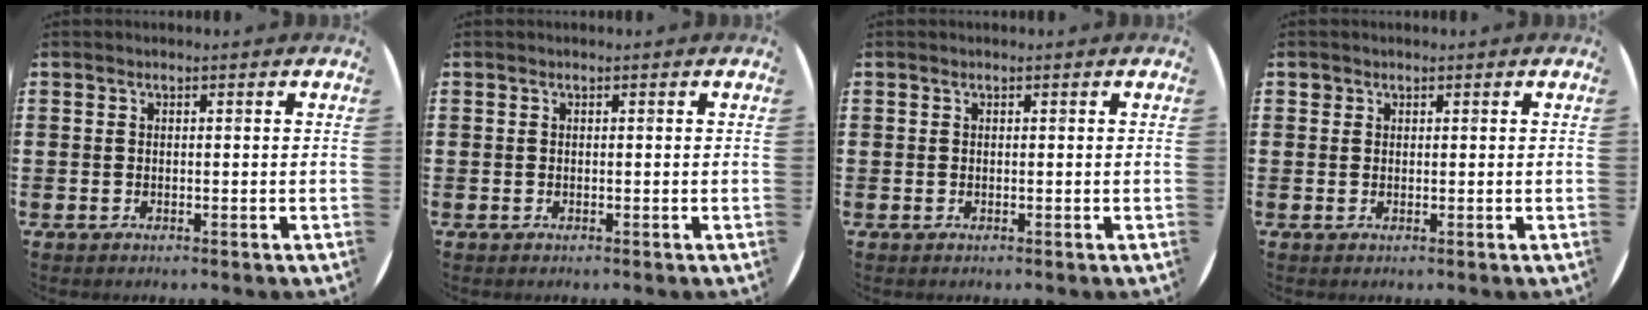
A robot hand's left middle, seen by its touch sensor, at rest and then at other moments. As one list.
[{"total": 0.0}, {"total": 0.0}, {"total": 0.6, "force": [0.4, 0.5, -0.1], "torque": [0.010, 0.001, 0.006]}]